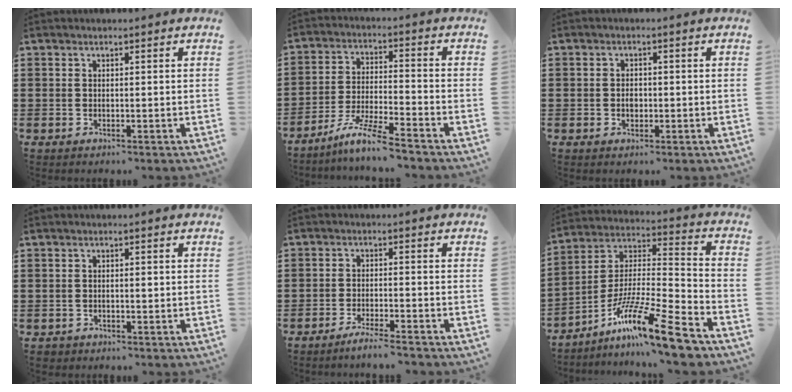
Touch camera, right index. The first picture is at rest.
{"total": 7.6, "force": [-6.5, -0.6, 3.8], "torque": [-0.087, -0.013, -0.130]}
{"total": 1.4, "force": [-0.3, 1.0, 1.0], "torque": [-0.021, 0.003, -0.006]}
{"total": 0.9, "force": [-0.4, 0.6, 0.6], "torque": [-0.013, 0.002, -0.010]}
{"total": 3.1, "force": [-2.8, -0.5, 1.1], "torque": [-0.019, 0.000, -0.054]}
{"total": 14.8, "force": [-10.8, 0.7, 10.0], "torque": [-0.182, 0.010, -0.203]}